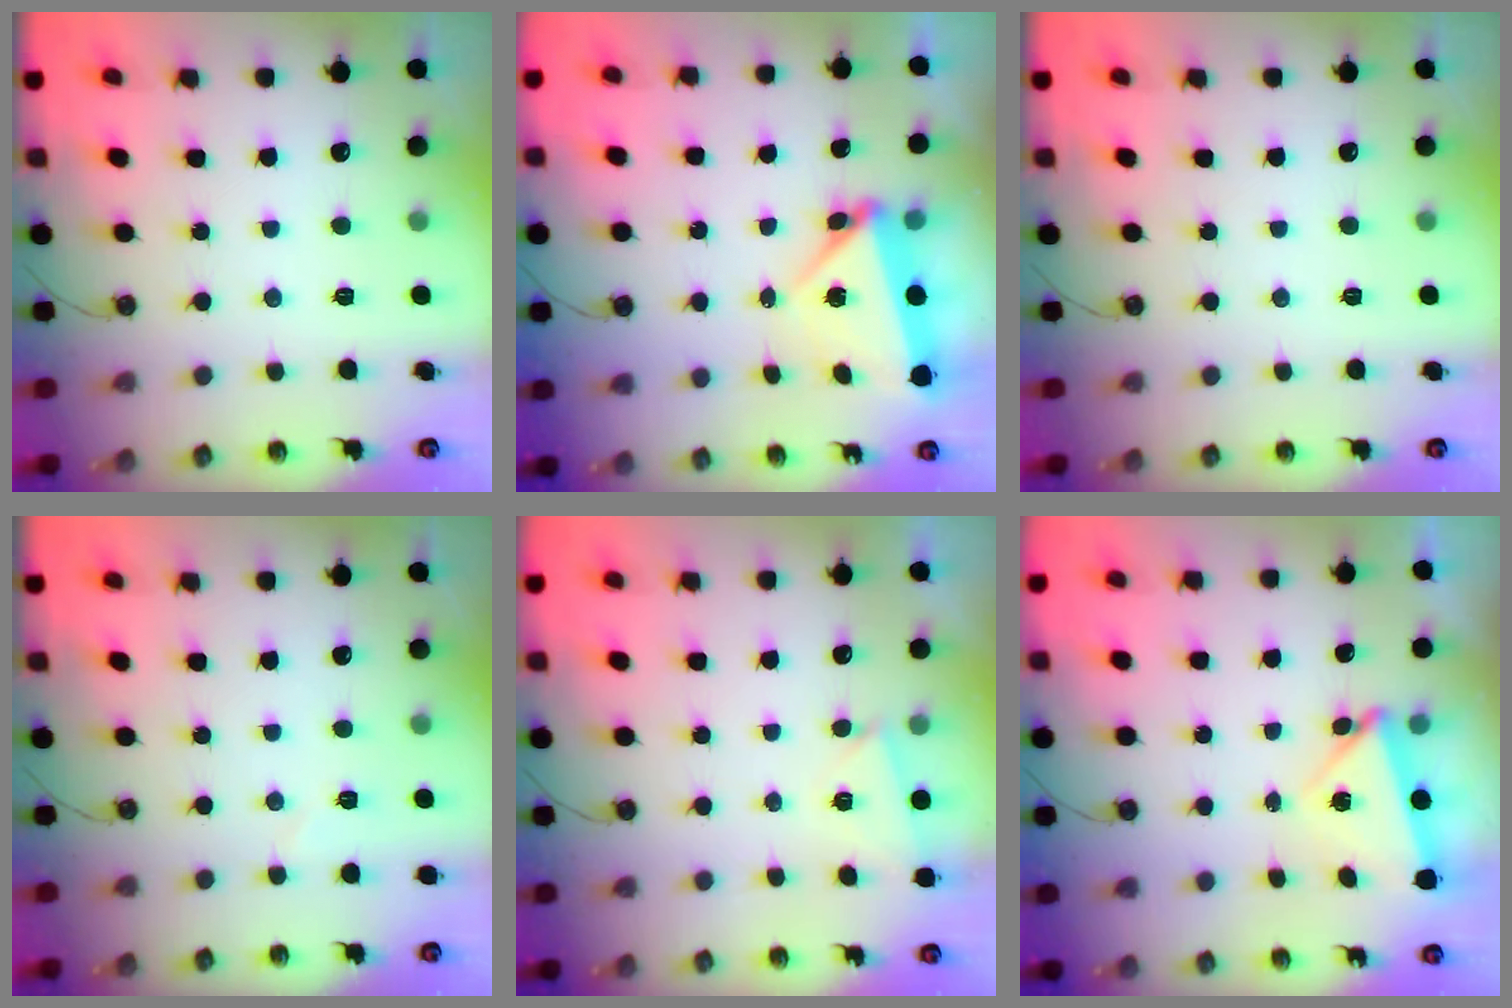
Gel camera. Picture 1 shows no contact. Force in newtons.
{"total": 5.7, "press": 5.7, "slide": 0.7}
{"total": 0.0}
{"total": 4.4, "press": 3.9, "slide": 2.0}
{"total": 3.1, "press": 2.4, "slide": 1.9}
{"total": 5.6, "press": 5.5, "slide": 0.8}